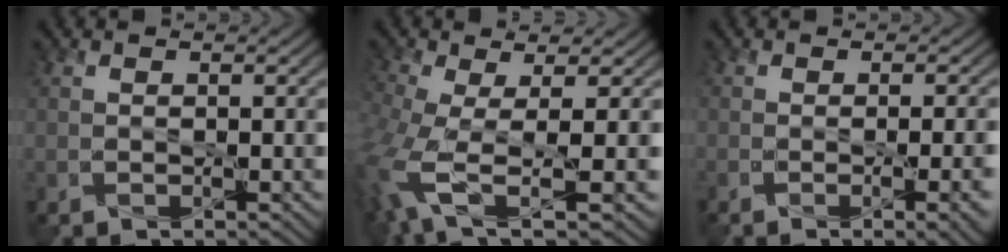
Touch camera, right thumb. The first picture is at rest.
{"total": 8.8, "force": [-2.2, 3.1, 7.9], "torque": [-0.187, -0.023, -0.040]}
{"total": 5.7, "force": [-1.7, 1.9, 5.1], "torque": [-0.059, -0.011, -0.014]}